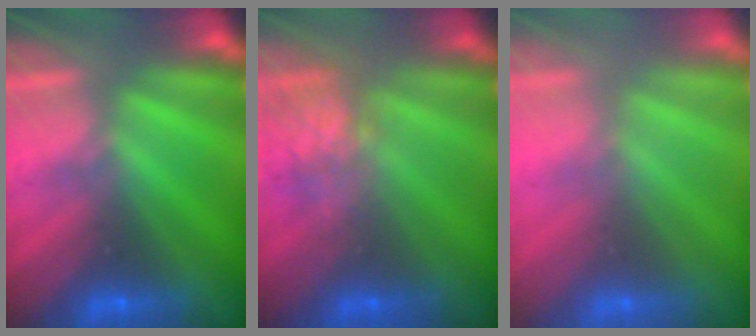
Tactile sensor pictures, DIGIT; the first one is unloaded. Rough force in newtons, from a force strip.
{"total": 4.8}
{"total": 2.3}